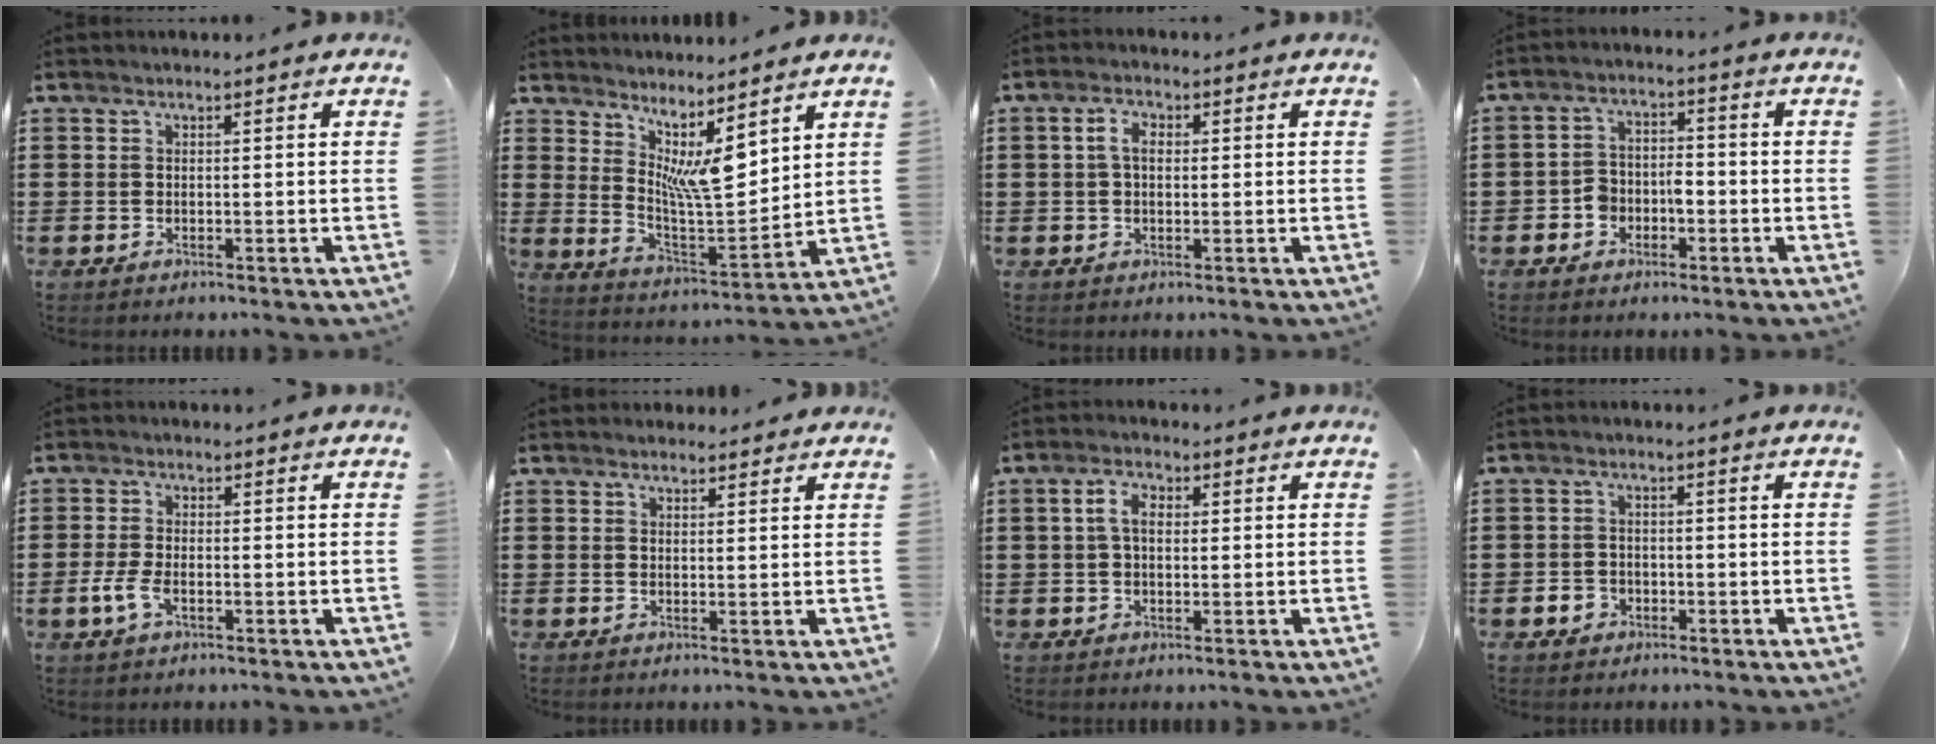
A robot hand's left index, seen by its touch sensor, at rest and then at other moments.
{"total": 7.4, "force": [4.9, 1.6, 5.4], "torque": [-0.112, -0.036, 0.085]}
{"total": 3.3, "force": [0.5, 1.9, 2.6], "torque": [-0.056, 0.012, 0.006]}
{"total": 3.8, "force": [-2.1, 2.7, 1.7], "torque": [-0.039, 0.010, -0.043]}
{"total": 3.9, "force": [-1.5, 1.8, 3.0], "torque": [-0.073, -0.004, -0.032]}
{"total": 1.6, "force": [1.5, 0.6, 0.2], "torque": [-0.007, 0.003, 0.030]}
{"total": 3.8, "force": [0.5, 2.1, 3.1], "torque": [-0.066, 0.013, 0.006]}
{"total": 2.2, "force": [-1.4, 1.7, 0.4], "torque": [-0.013, 0.004, -0.031]}